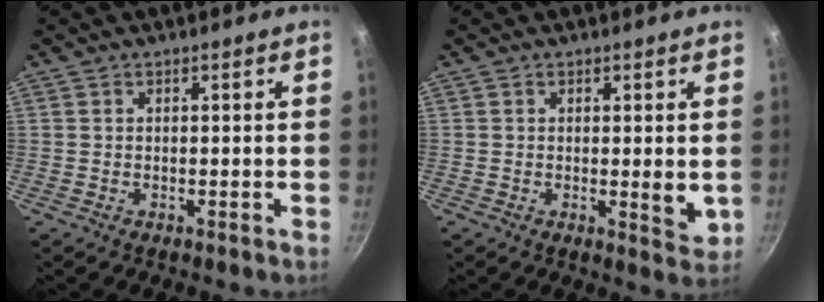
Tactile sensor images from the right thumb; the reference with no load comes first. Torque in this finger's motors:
{"motor_torque": [1.67, 1.43, 1.27, -0.98, 0.69]}